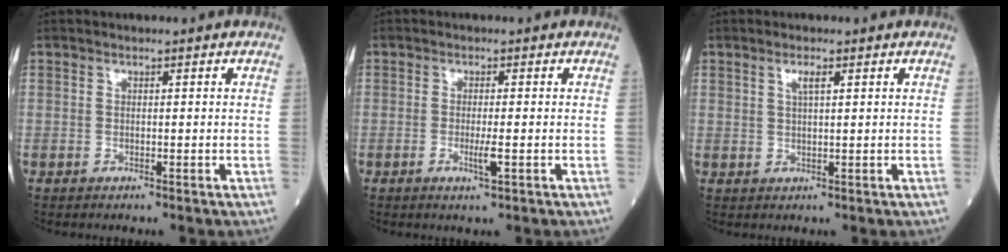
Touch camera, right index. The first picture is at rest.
{"total": 2.4, "force": [-0.8, 0.0, 2.3], "torque": [-0.042, -0.004, -0.014]}
{"total": 2.0, "force": [1.0, 0.3, 1.7], "torque": [-0.034, 0.002, 0.019]}